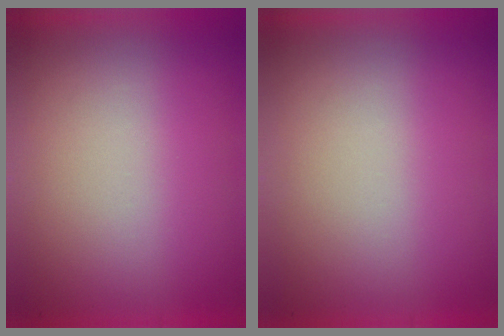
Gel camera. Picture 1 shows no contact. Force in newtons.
{"total": 0.0}